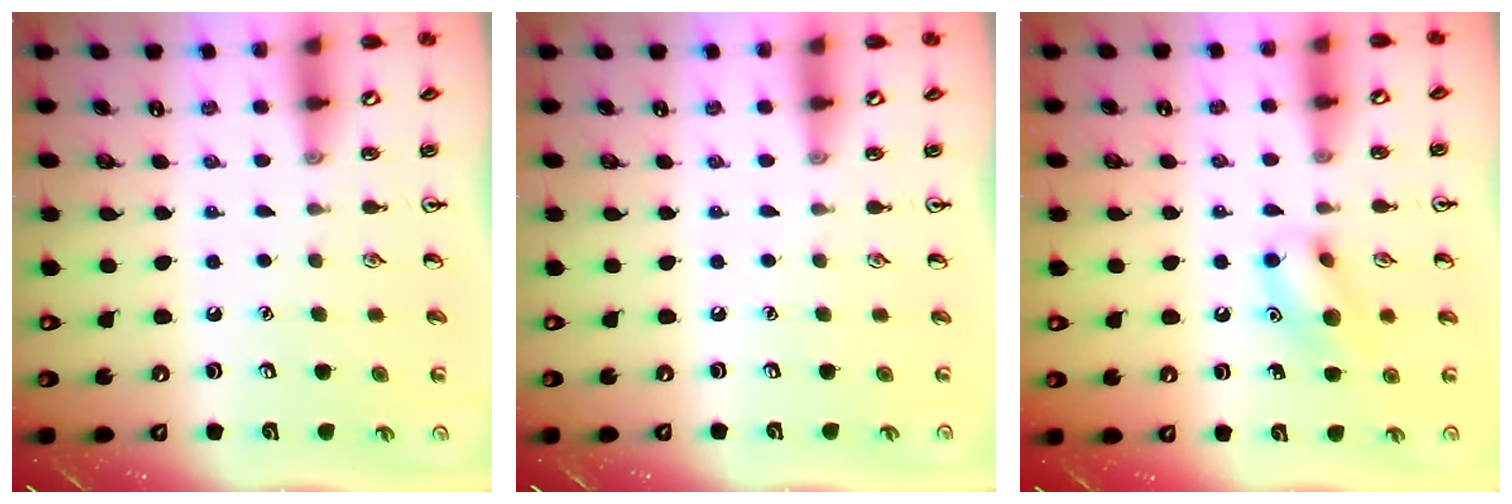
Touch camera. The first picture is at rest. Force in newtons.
{"total": 0.0}
{"total": 10.8, "press": 10.7, "slide": 1.8}